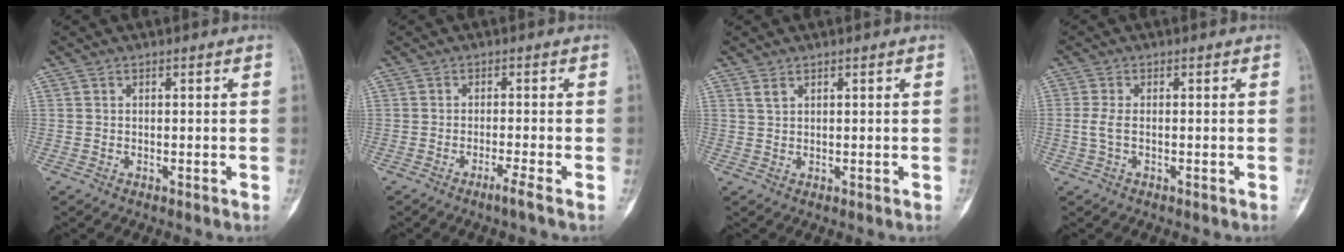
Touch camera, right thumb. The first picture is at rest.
{"total": 2.1, "force": [-1.4, -0.7, 1.4], "torque": [-0.036, 0.002, -0.030]}
{"total": 1.2, "force": [0.9, 0.5, 0.7], "torque": [-0.011, 0.001, 0.021]}
{"total": 2.5, "force": [-0.4, 1.2, 2.2], "torque": [-0.059, 0.001, -0.009]}